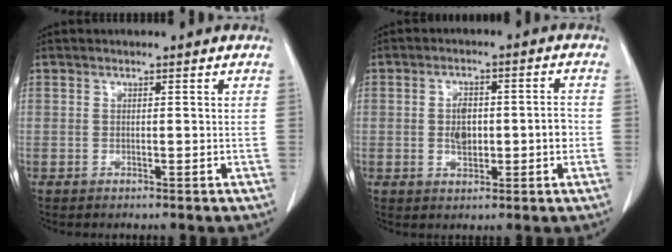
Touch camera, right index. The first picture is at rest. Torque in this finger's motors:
{"motor_torque": [1.01, -0.34, 0.49, 0.10]}